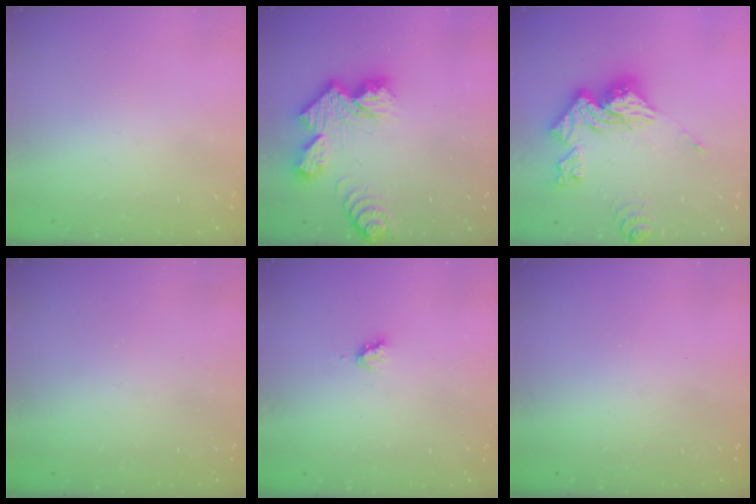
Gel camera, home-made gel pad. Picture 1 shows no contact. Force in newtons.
{"total": 11.9, "press": 11.8, "slide": 1.0}
{"total": 18.6, "press": 18.5, "slide": 1.8}
{"total": 0.0}
{"total": 2.8, "press": 2.8, "slide": 0.3}
{"total": 0.0}